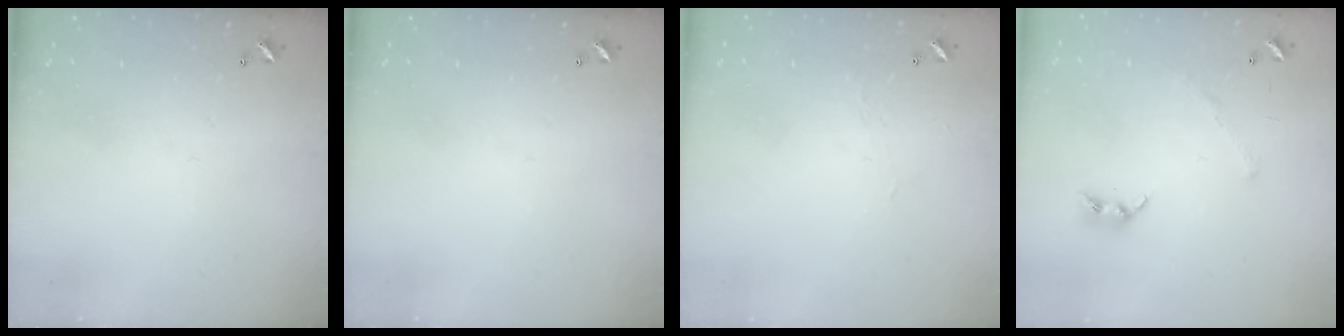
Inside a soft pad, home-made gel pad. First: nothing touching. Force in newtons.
{"total": 0.0}
{"total": 1.7, "press": 1.7, "slide": 0.4}
{"total": 3.7, "press": 3.6, "slide": 0.9}